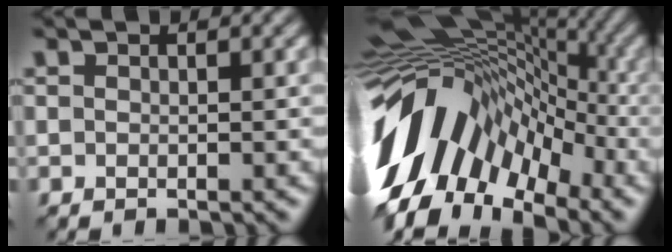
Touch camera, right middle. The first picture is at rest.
{"total": 14.2, "force": [-3.5, 8.9, 10.5], "torque": [-0.200, 0.031, -0.078]}